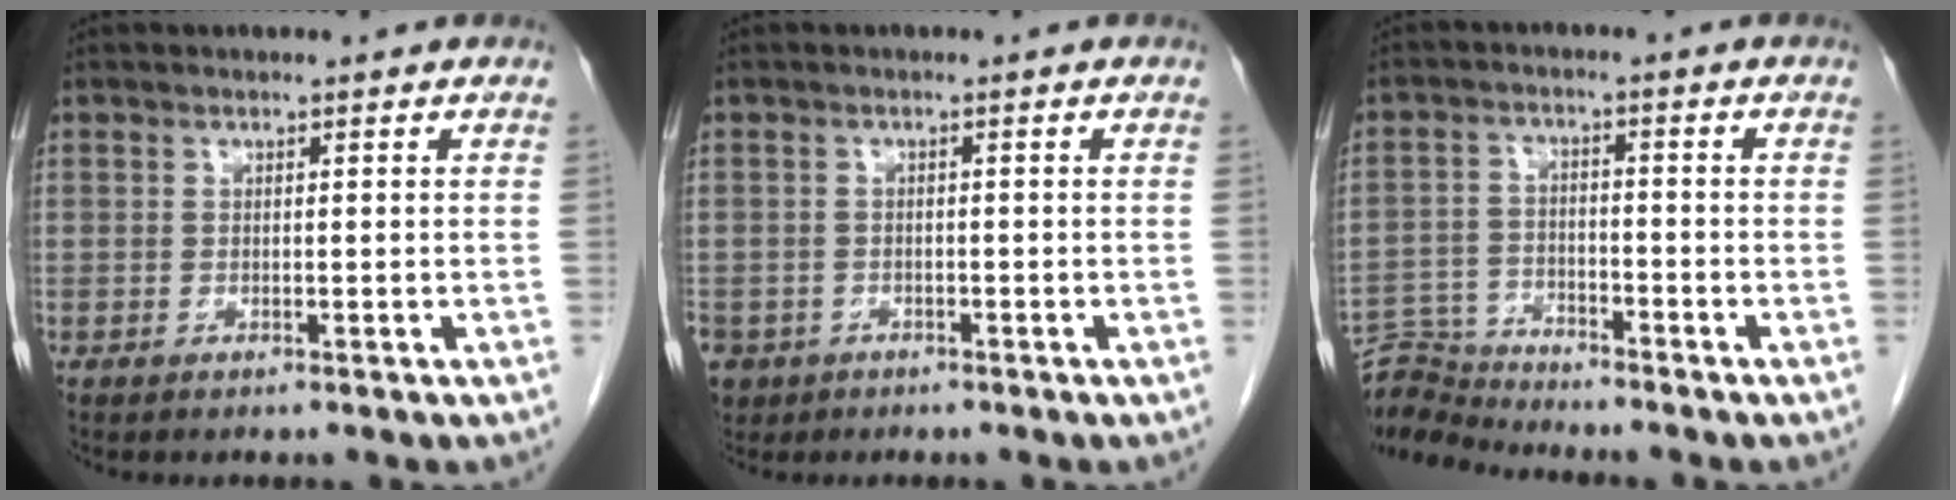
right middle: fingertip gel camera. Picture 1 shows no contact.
{"total": 5.3, "force": [-3.0, 4.1, 1.3], "torque": [-0.033, 0.001, -0.048]}
{"total": 6.7, "force": [-6.7, -0.3, -0.9], "torque": [0.008, 0.002, -0.125]}